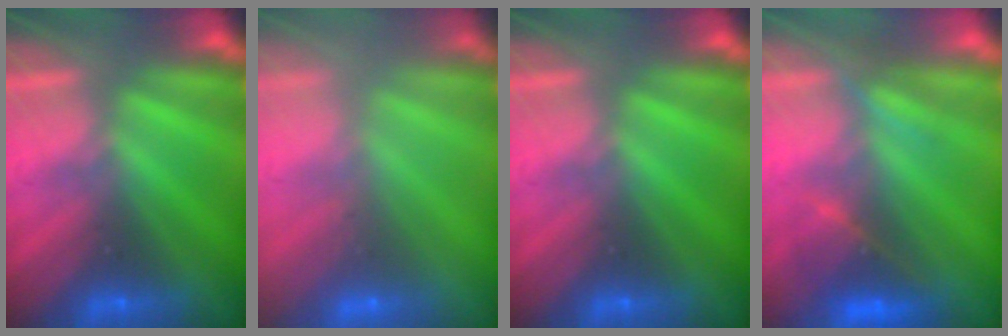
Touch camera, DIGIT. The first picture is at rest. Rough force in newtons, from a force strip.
{"total": 2.4}
{"total": 0.0}
{"total": 3.0}